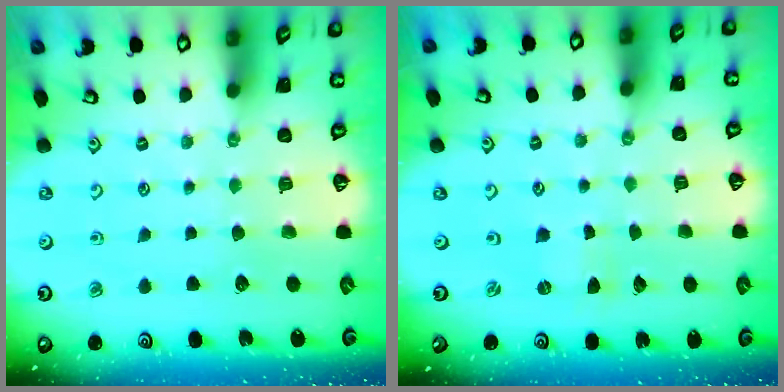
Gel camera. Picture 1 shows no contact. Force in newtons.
{"total": 0.0}